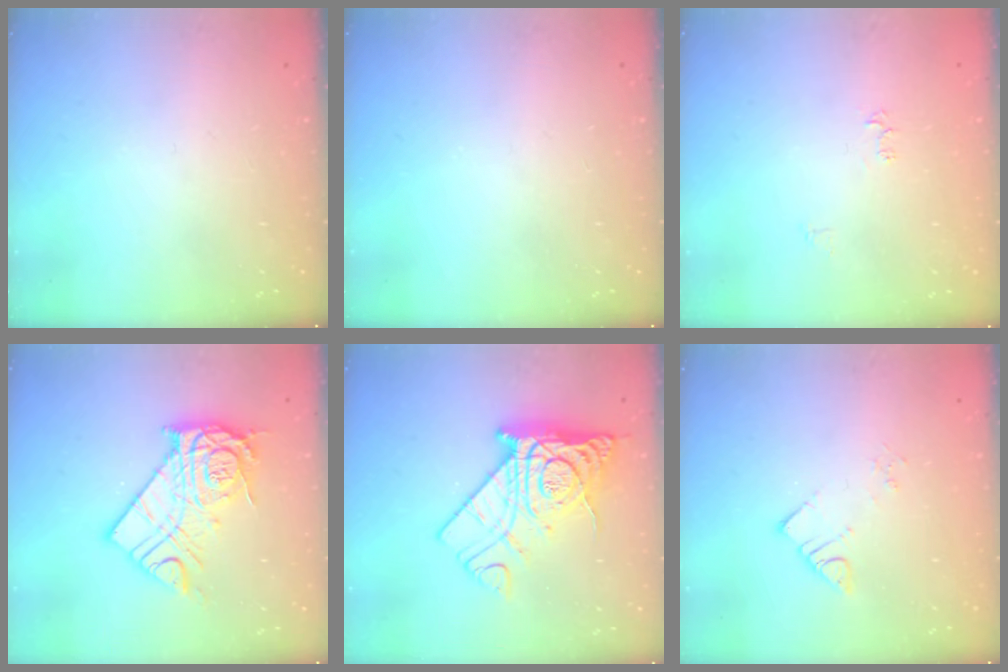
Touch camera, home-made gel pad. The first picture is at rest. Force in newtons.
{"total": 0.0}
{"total": 3.7, "press": 3.6, "slide": 0.5}
{"total": 14.2, "press": 14.2, "slide": 1.0}
{"total": 18.3, "press": 18.2, "slide": 2.0}
{"total": 2.8, "press": 2.8, "slide": 0.1}